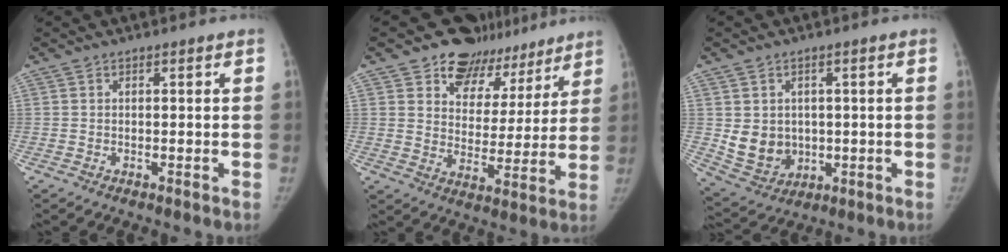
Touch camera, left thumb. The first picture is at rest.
{"total": 15.3, "force": [11.5, 9.5, 3.1], "torque": [0.006, -0.068, 0.152]}
{"total": 8.5, "force": [0.3, 7.3, 4.3], "torque": [-0.046, -0.012, 0.030]}